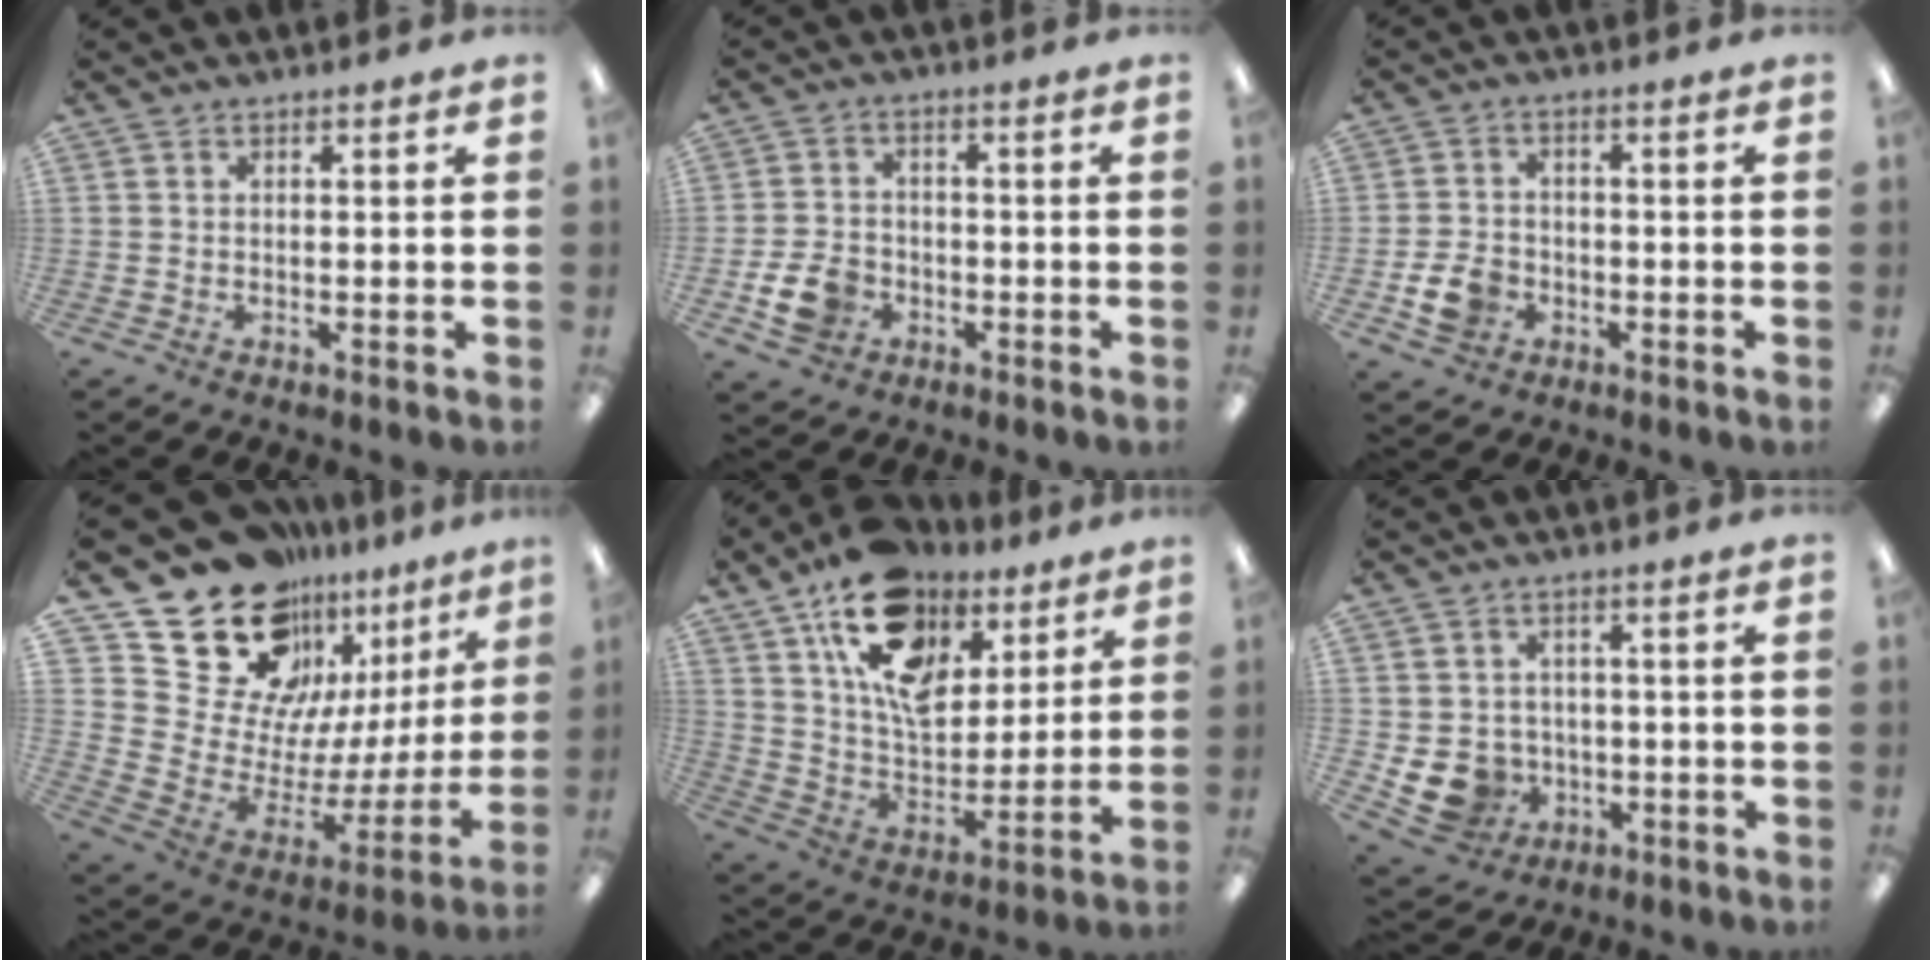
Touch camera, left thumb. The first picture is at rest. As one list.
[{"total": 7.4, "force": [-3.1, 5.6, 3.8], "torque": [-0.082, 0.011, -0.060]}, {"total": 6.5, "force": [-2.6, 5.0, 3.2], "torque": [-0.068, 0.006, -0.050]}, {"total": 24.0, "force": [18.3, 12.8, 8.7], "torque": [-0.153, -0.132, 0.350]}, {"total": 18.5, "force": [10.8, 11.1, 10.1], "torque": [-0.170, -0.049, 0.197]}, {"total": 8.2, "force": [-2.0, 7.4, 2.8], "torque": [-0.082, 0.013, -0.031]}]